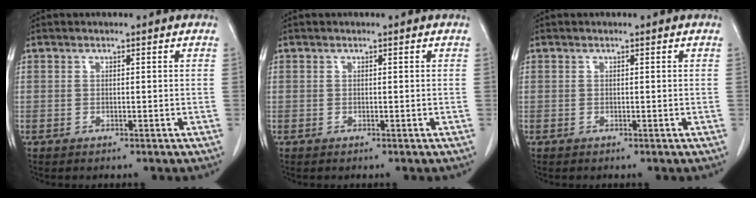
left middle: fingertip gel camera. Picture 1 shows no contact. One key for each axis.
{"total": 0.0}
{"total": 0.0}